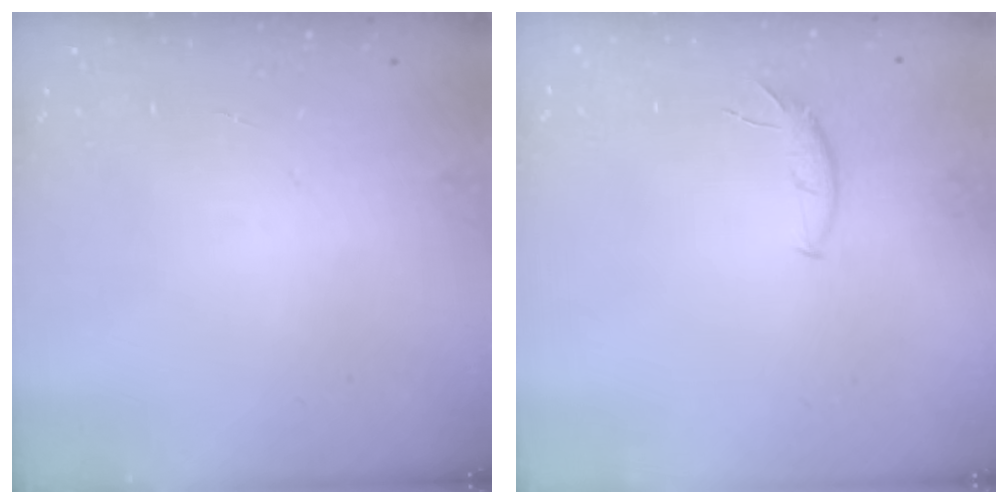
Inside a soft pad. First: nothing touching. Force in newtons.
{"total": 5.5, "press": 5.5, "slide": 0.5}